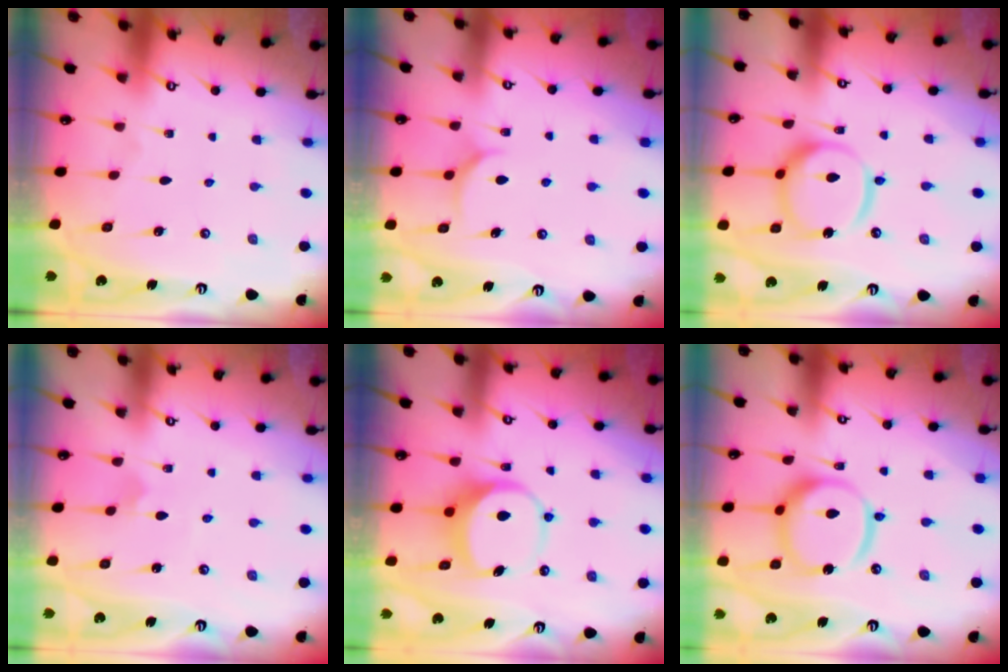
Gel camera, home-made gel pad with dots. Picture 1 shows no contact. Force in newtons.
{"total": 6.0, "press": 6.0, "slide": 0.4}
{"total": 16.1, "press": 16.0, "slide": 1.6}
{"total": 3.2, "press": 3.2, "slide": 0.1}
{"total": 7.4, "press": 7.4, "slide": 0.8}
{"total": 16.9, "press": 16.8, "slide": 2.2}